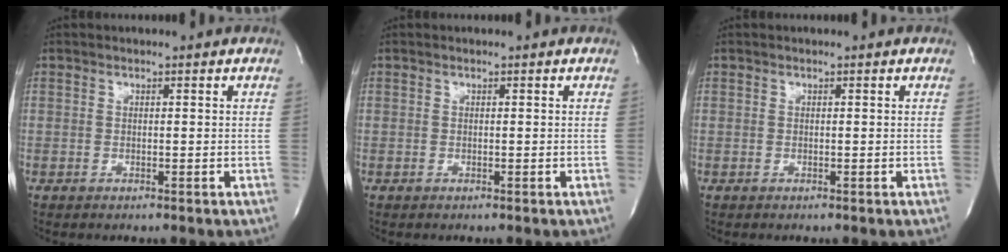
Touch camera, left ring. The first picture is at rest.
{"total": 0.0}
{"total": 0.0}